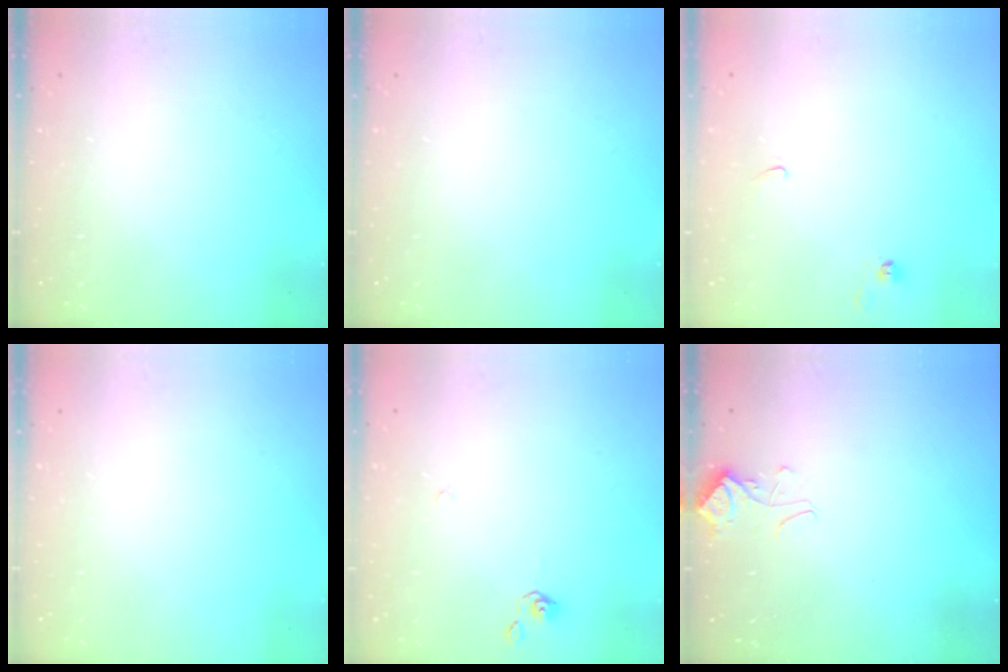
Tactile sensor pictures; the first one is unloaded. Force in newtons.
{"total": 0.0}
{"total": 0.9, "press": 0.9, "slide": 0.2}
{"total": 0.0}
{"total": 1.1, "press": 1.0, "slide": 0.4}
{"total": 2.5, "press": 2.5, "slide": 0.4}